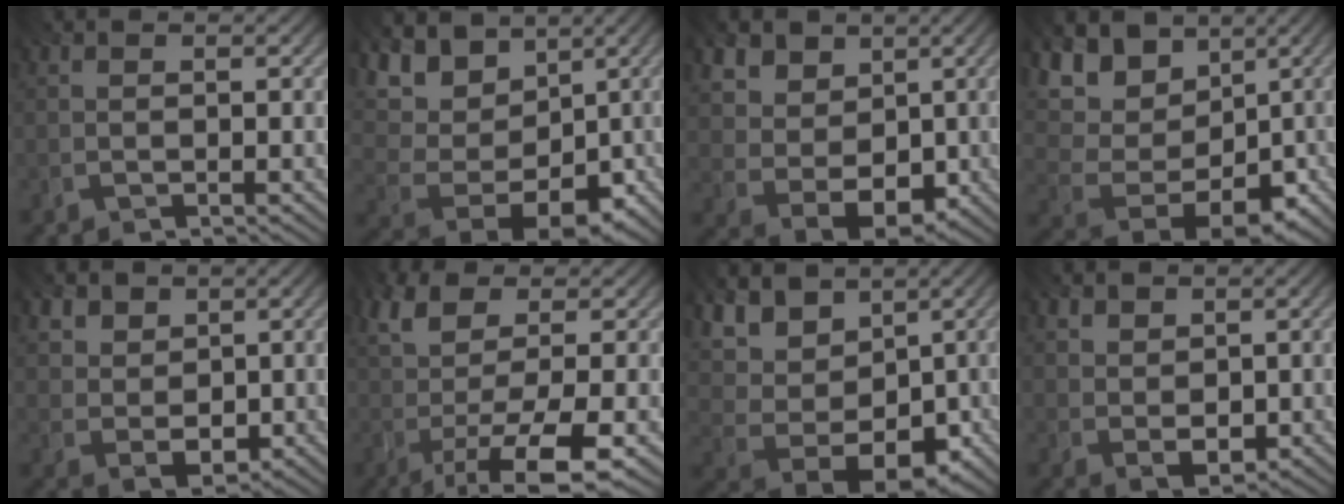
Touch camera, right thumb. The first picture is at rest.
{"total": 12.5, "force": [3.2, 8.6, 8.5], "torque": [-0.190, 0.018, 0.071]}
{"total": 9.3, "force": [2.8, 7.3, 5.0], "torque": [-0.131, 0.011, 0.052]}
{"total": 14.1, "force": [3.7, 10.0, 9.2], "torque": [-0.213, 0.026, 0.082]}
{"total": 4.9, "force": [1.9, 3.9, 2.4], "torque": [-0.077, -0.006, 0.038]}
{"total": 10.8, "force": [-1.0, 3.6, 10.1], "torque": [-0.175, 0.005, -0.020]}
{"total": 11.4, "force": [3.2, 8.0, 7.5], "torque": [-0.174, 0.010, 0.067]}
{"total": 3.6, "force": [1.6, 2.7, 1.9], "torque": [-0.052, -0.006, 0.029]}